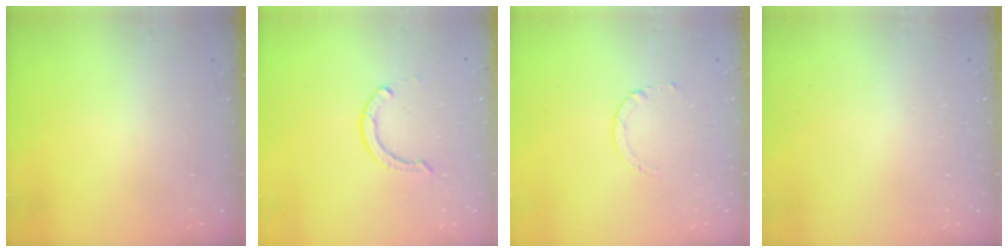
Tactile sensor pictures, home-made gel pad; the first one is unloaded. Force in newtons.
{"total": 2.6, "press": 2.6, "slide": 0.1}
{"total": 1.7, "press": 1.7, "slide": 0.2}
{"total": 2.4, "press": 2.4, "slide": 0.2}